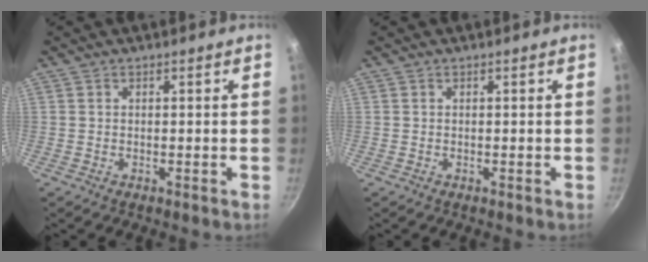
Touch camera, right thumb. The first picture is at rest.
{"total": 0.0}